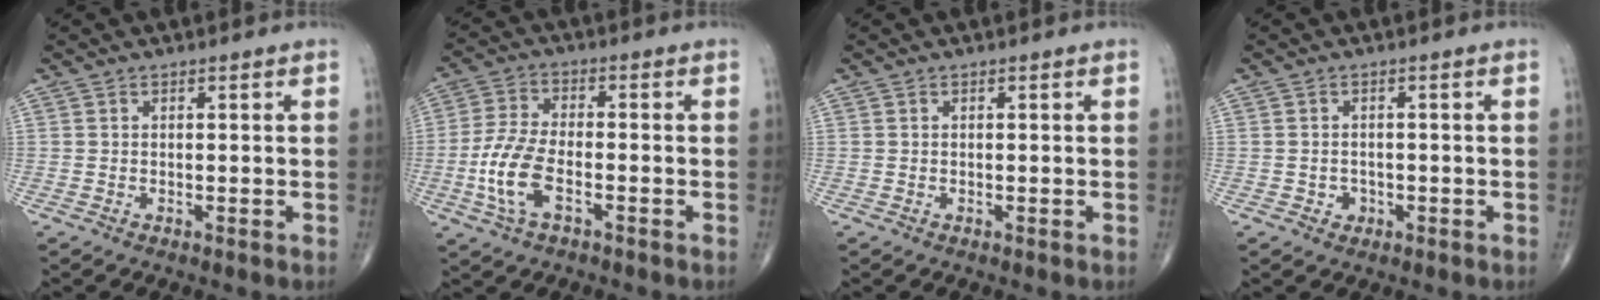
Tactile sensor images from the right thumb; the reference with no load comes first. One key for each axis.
{"total": 9.4, "fx": -3.1, "fy": 4.4, "fz": 7.6, "tx": -0.169, "ty": 0.016, "tz": -0.061}
{"total": 0.0}
{"total": 1.8, "fx": -0.6, "fy": 1.6, "fz": 0.5, "tx": 0.005, "ty": 0.007, "tz": -0.007}